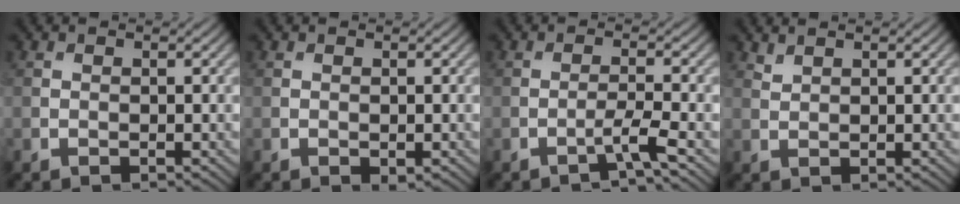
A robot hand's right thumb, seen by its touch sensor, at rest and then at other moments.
{"total": 0.9, "force": [-0.5, 0.4, 0.6], "torque": [-0.009, -0.004, -0.006]}
{"total": 2.5, "force": [-1.5, 0.0, 2.1], "torque": [-0.037, 0.011, -0.039]}
{"total": 1.1, "force": [1.1, 0.1, 0.3], "torque": [-0.012, 0.002, 0.026]}